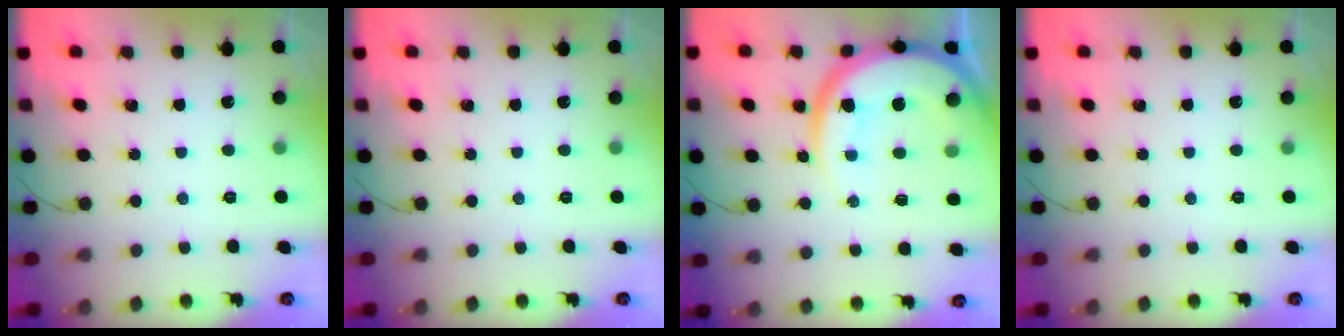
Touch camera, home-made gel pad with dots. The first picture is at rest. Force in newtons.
{"total": 0.0}
{"total": 16.2, "press": 16.1, "slide": 1.8}
{"total": 0.0}